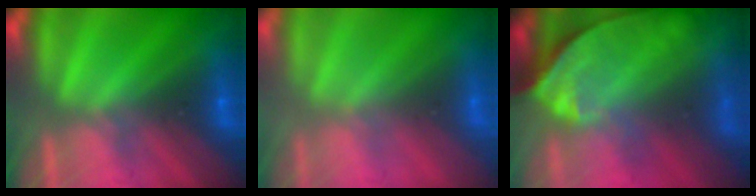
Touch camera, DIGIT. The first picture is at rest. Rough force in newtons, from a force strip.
{"total": 2.5}
{"total": 11.7}